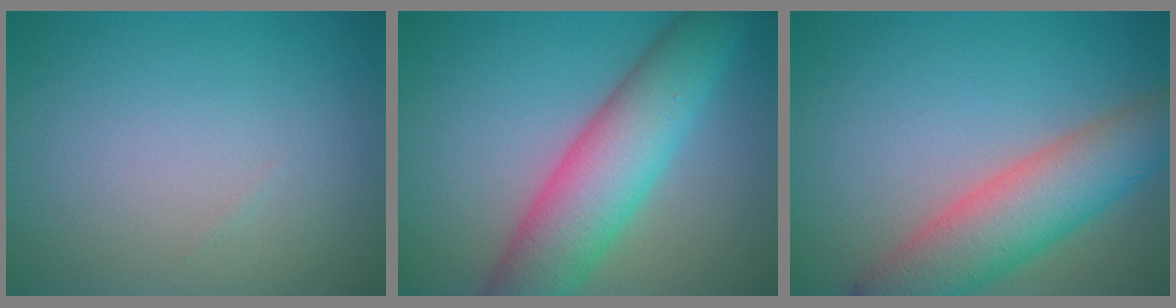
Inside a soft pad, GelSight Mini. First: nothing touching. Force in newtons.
{"total": 8.5, "press": 8.5, "slide": 0.1}
{"total": 7.3, "press": 7.3, "slide": 0.3}